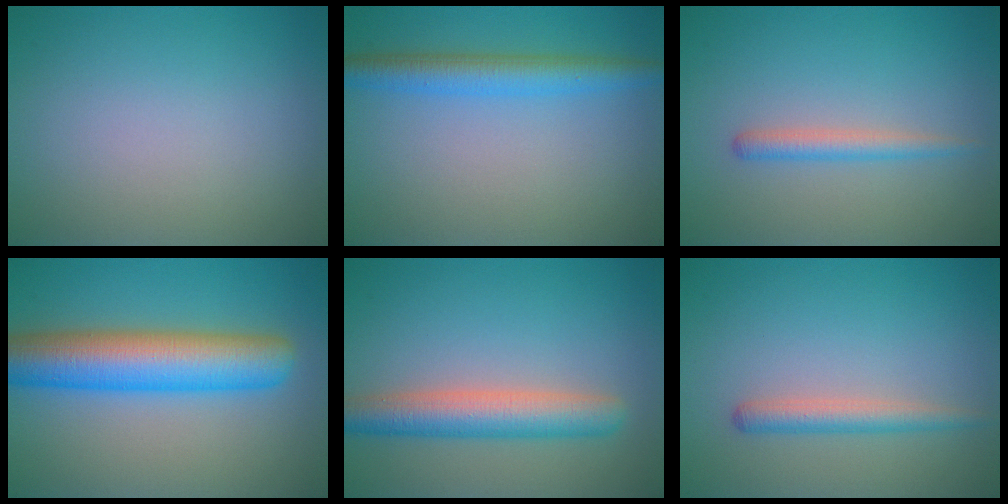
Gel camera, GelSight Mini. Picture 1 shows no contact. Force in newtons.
{"total": 3.9, "press": 3.9, "slide": 0.1}
{"total": 1.9, "press": 1.8, "slide": 0.2}
{"total": 9.0, "press": 9.0, "slide": 0.2}
{"total": 5.0, "press": 5.0, "slide": 0.3}
{"total": 2.2, "press": 2.2, "slide": 0.1}